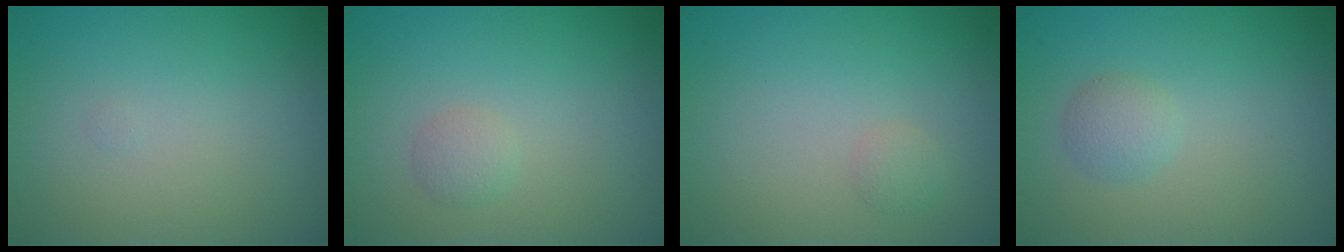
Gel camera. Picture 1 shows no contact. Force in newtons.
{"total": 1.1, "press": 1.1, "slide": 0.0}
{"total": 0.8, "press": 0.8, "slide": 0.0}
{"total": 1.5, "press": 1.5, "slide": 0.0}